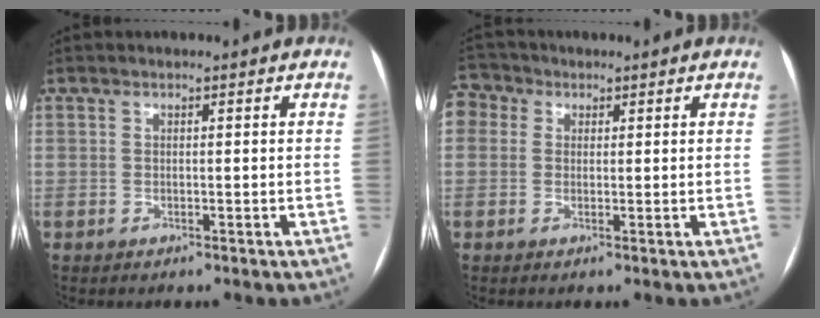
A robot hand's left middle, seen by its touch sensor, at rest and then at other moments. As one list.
[{"total": 5.1, "force": [1.7, 4.3, 2.1], "torque": [-0.056, 0.027, 0.030]}]